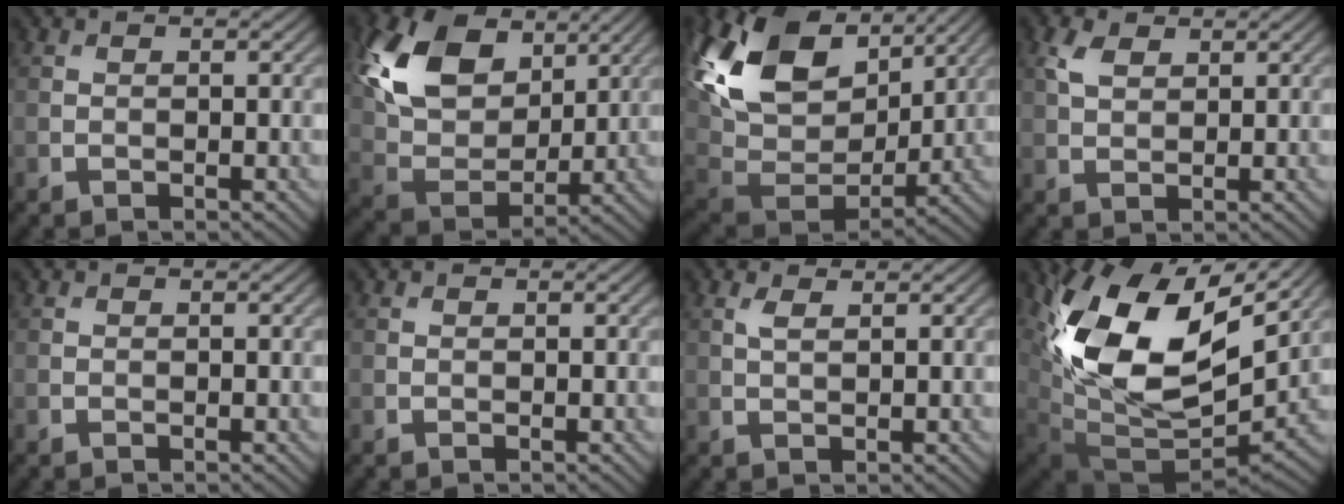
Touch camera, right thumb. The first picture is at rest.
{"total": 13.4, "force": [5.9, 8.7, 8.3], "torque": [-0.202, 0.014, 0.110]}
{"total": 18.4, "force": [7.7, 11.5, 12.0], "torque": [-0.297, 0.021, 0.162]}
{"total": 3.1, "force": [1.6, 1.8, 2.0], "torque": [-0.054, 0.005, 0.031]}
{"total": 0.0}
{"total": 0.0}
{"total": 1.5, "force": [0.9, 0.4, 1.2], "torque": [-0.033, 0.004, 0.019]}
{"total": 16.8, "force": [5.4, 10.2, 12.1], "torque": [-0.271, -0.006, 0.109]}